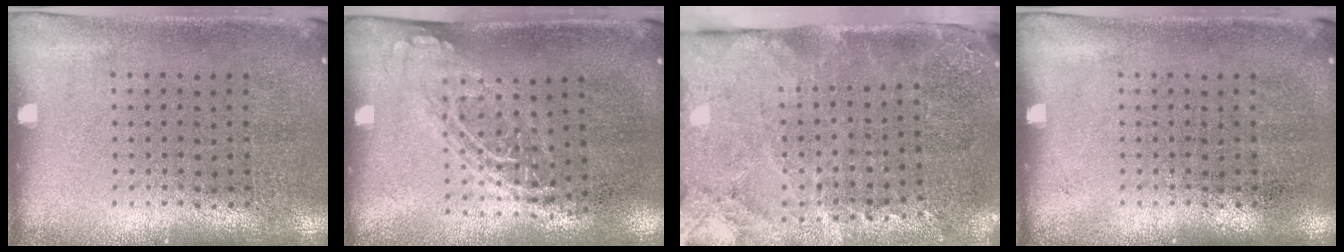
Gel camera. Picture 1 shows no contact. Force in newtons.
{"total": 1.3, "press": 1.0, "slide": 0.8}
{"total": 3.9, "press": 3.2, "slide": 2.3}
{"total": 0.0}